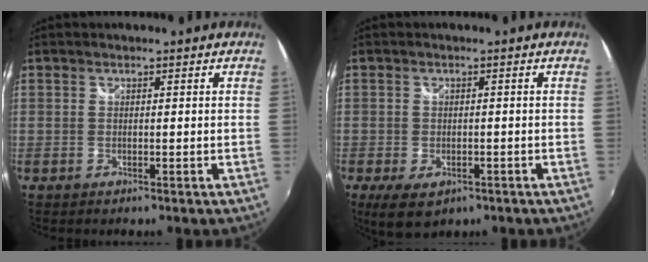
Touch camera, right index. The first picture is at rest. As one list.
[{"total": 6.3, "force": [-3.3, 3.6, 3.9], "torque": [-0.087, -0.024, -0.053]}]